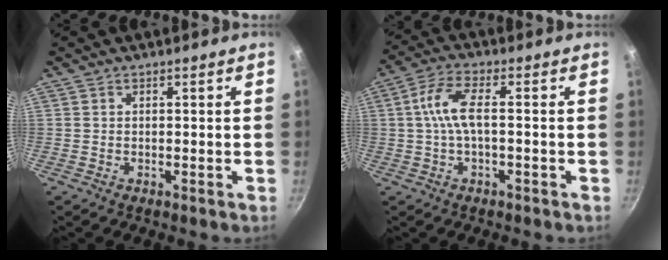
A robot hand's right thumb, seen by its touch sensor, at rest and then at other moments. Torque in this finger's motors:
{"motor_torque": [0.74, 0.64, 1.96, -0.77, 0.71]}